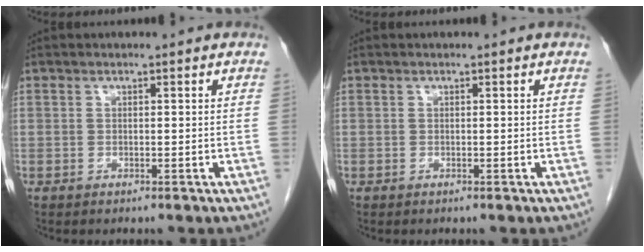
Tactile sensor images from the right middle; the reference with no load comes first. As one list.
[{"total": 0.0}]